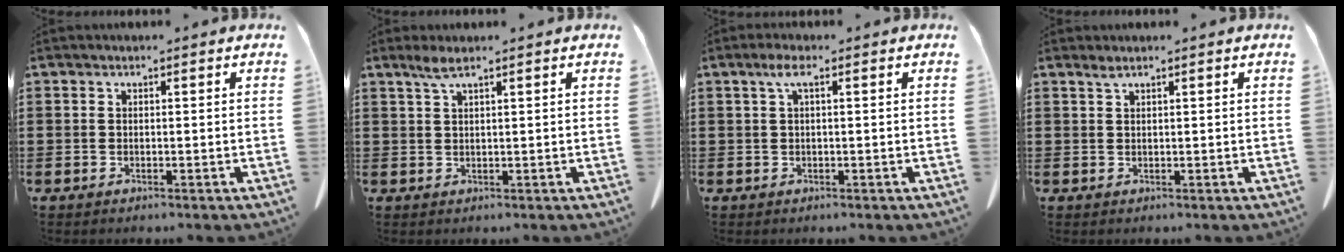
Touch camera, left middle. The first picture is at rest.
{"total": 2.4, "force": [1.5, 0.2, 1.8], "torque": [-0.041, 0.000, 0.027]}
{"total": 2.5, "force": [0.6, 0.6, 2.4], "torque": [-0.048, 0.006, 0.008]}
{"total": 1.2, "force": [0.8, 0.1, 0.9], "torque": [-0.019, -0.002, 0.015]}